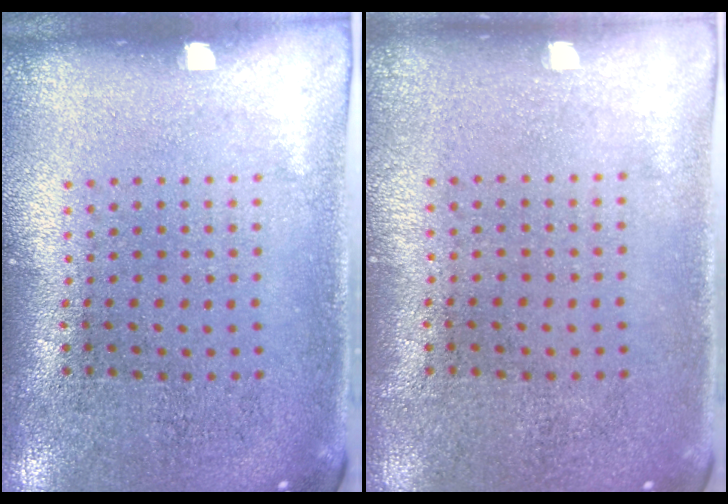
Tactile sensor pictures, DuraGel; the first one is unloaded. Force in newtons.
{"total": 0.0}